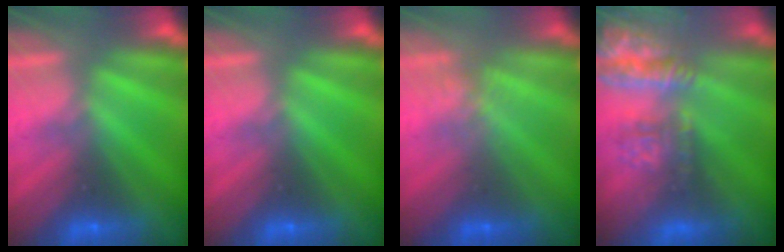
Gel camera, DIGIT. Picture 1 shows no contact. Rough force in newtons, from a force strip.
{"total": 0.0}
{"total": 1.0}
{"total": 9.7}